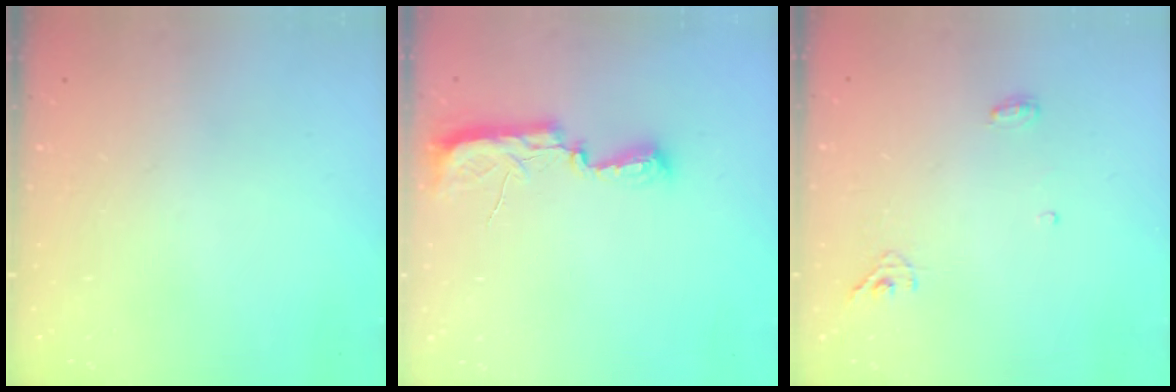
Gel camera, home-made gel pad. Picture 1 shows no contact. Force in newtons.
{"total": 8.1, "press": 8.1, "slide": 1.0}
{"total": 5.1, "press": 5.0, "slide": 1.1}